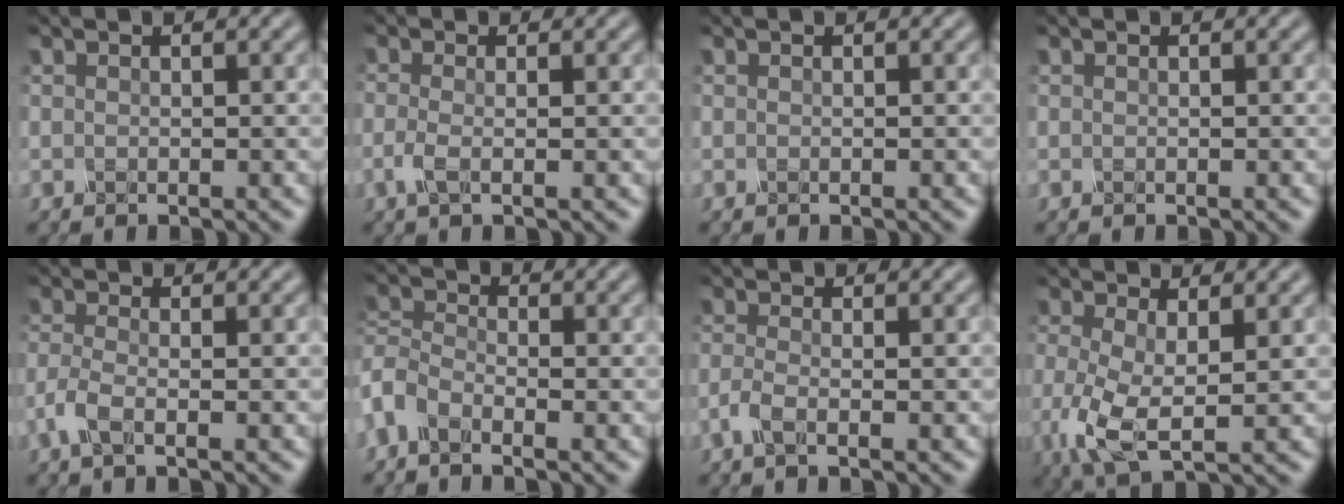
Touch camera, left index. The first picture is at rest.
{"total": 1.1, "force": [-0.6, 0.1, 1.0], "torque": [-0.035, -0.002, -0.002]}
{"total": 0.0}
{"total": 0.0}
{"total": 1.8, "force": [-1.3, 0.1, 1.1], "torque": [-0.047, -0.002, -0.020]}
{"total": 3.0, "force": [-2.3, 1.2, 1.3], "torque": [-0.047, 0.003, -0.046]}
{"total": 1.4, "force": [-1.1, 0.0, 0.8], "torque": [-0.034, -0.002, -0.016]}
{"total": 4.4, "force": [-1.1, 1.8, 3.9], "torque": [-0.109, -0.015, -0.003]}